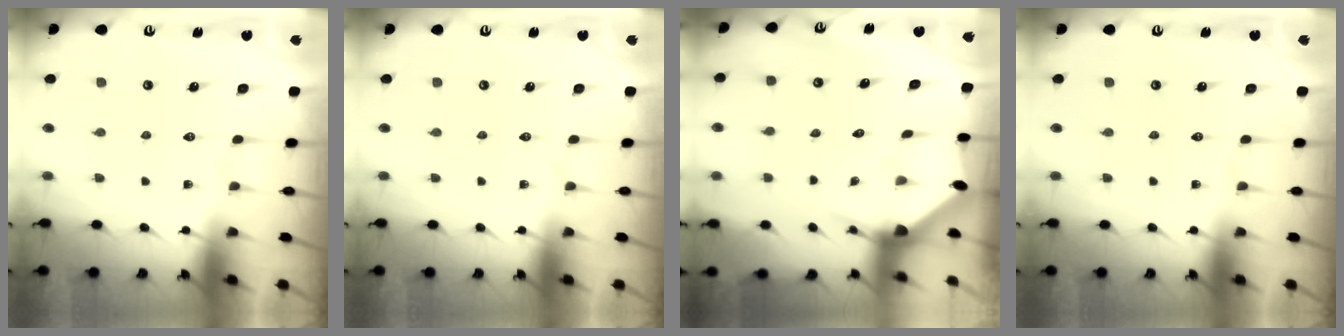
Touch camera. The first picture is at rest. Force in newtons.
{"total": 0.0}
{"total": 2.9, "press": 2.9, "slide": 0.3}
{"total": 0.0}